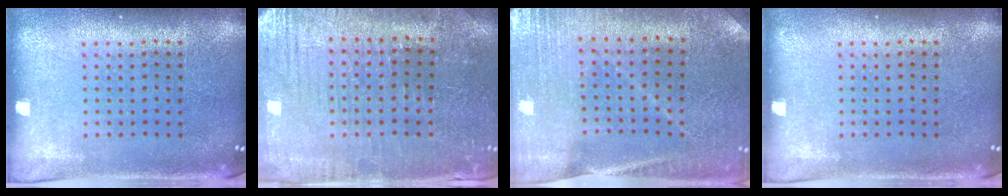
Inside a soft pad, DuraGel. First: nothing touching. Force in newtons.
{"total": 0.9, "press": 0.8, "slide": 0.4}
{"total": 0.8, "press": 0.8, "slide": 0.1}
{"total": 0.0}